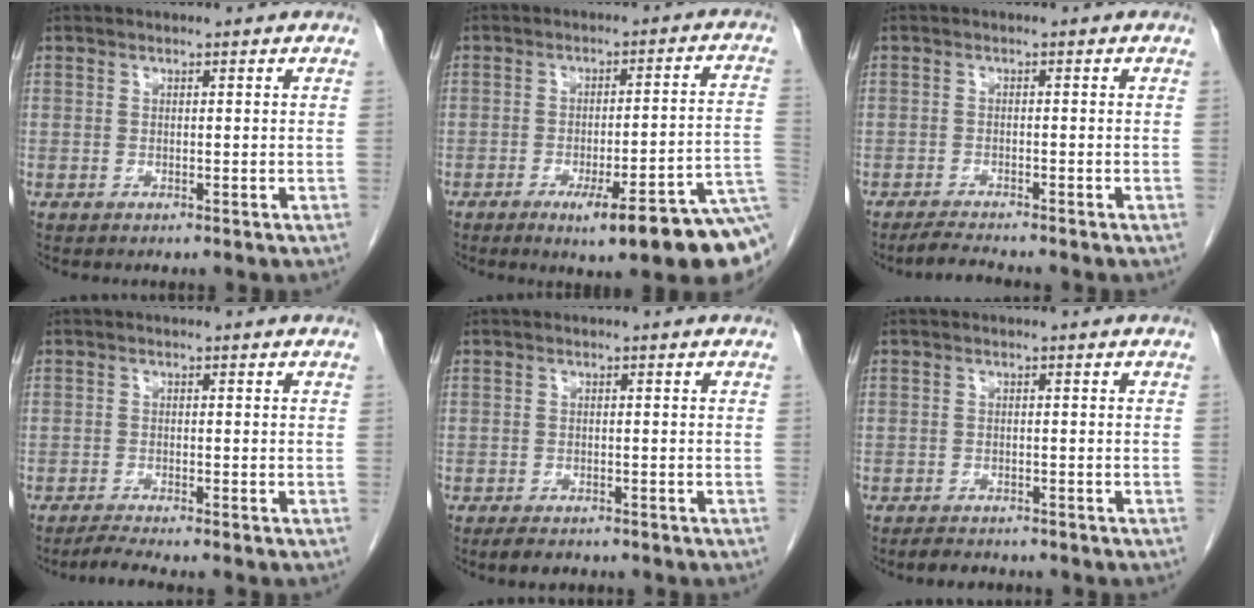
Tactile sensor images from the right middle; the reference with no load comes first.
{"total": 13.3, "force": [-7.6, 0.8, 10.9], "torque": [-0.075, 0.003, -0.100]}
{"total": 2.9, "force": [-2.7, -0.2, 1.0], "torque": [-0.027, -0.014, -0.050]}
{"total": 2.3, "force": [-2.1, -0.7, 0.8], "torque": [-0.025, -0.011, -0.042]}
{"total": 2.7, "force": [-2.2, 1.0, 1.2], "torque": [-0.023, -0.004, -0.031]}
{"total": 2.7, "force": [-2.4, 1.0, 0.7], "torque": [-0.018, -0.005, -0.036]}